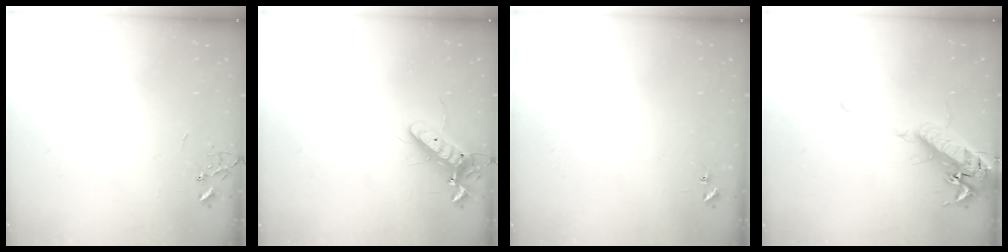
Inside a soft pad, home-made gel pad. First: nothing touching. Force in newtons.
{"total": 11.6, "press": 11.4, "slide": 2.2}
{"total": 5.3, "press": 5.2, "slide": 0.9}
{"total": 17.4, "press": 16.9, "slide": 4.1}